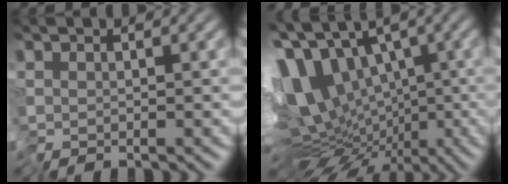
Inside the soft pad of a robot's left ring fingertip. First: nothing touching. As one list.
[{"total": 14.9, "force": [-0.1, 10.0, 11.1], "torque": [-0.174, 0.008, 0.030]}]